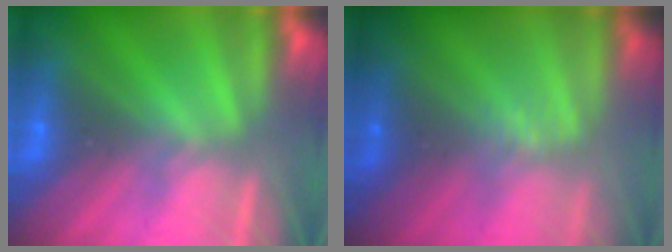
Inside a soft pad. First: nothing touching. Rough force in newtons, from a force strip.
{"total": 2.3}